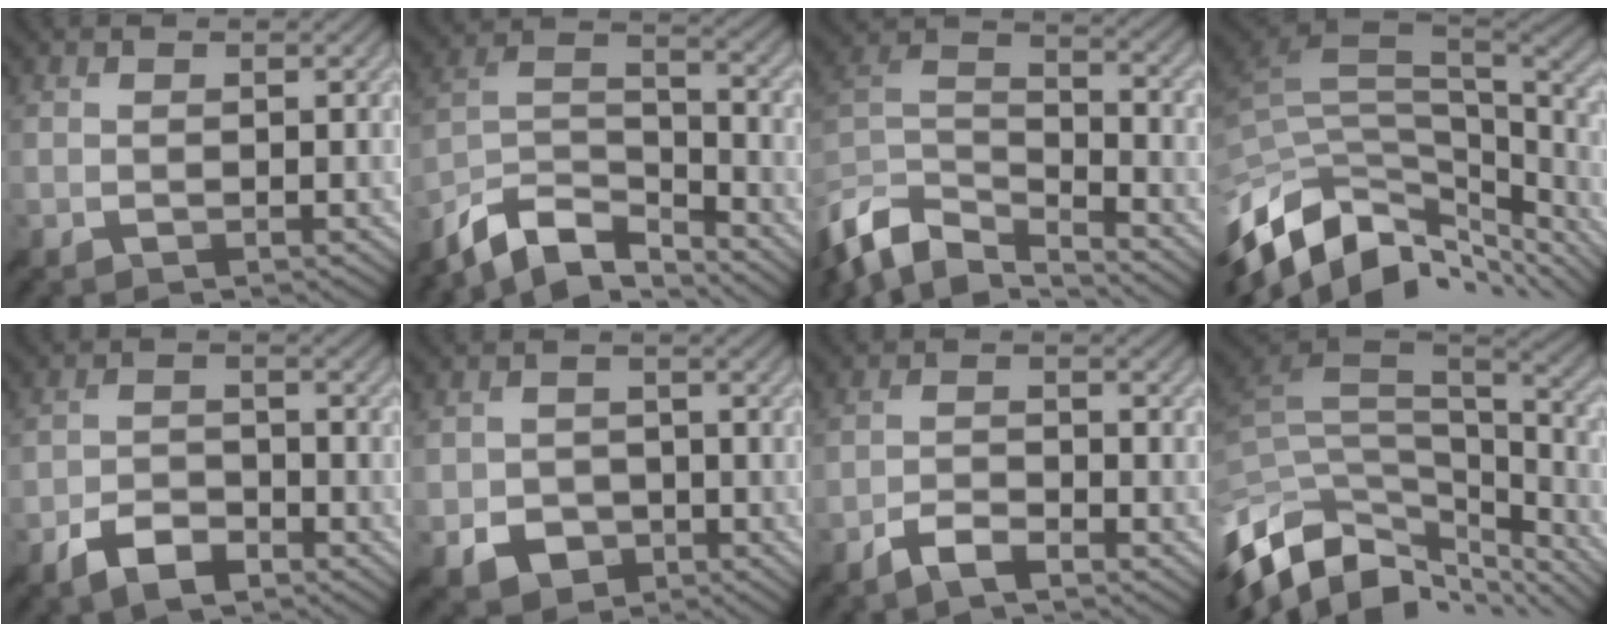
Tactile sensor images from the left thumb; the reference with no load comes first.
{"total": 9.9, "force": [-8.4, 2.9, 4.2], "torque": [-0.085, 0.003, -0.176]}
{"total": 11.0, "force": [-7.9, 4.7, 6.1], "torque": [-0.145, -0.013, -0.161]}
{"total": 14.3, "force": [-6.8, 8.3, 9.5], "torque": [-0.232, -0.028, -0.110]}
{"total": 4.8, "force": [-3.3, 2.3, 2.6], "torque": [-0.046, -0.003, -0.068]}
{"total": 4.1, "force": [-1.9, 3.4, 1.4], "torque": [-0.025, -0.012, -0.034]}
{"total": 3.2, "force": [-2.5, 0.8, 1.9], "torque": [-0.040, 0.001, -0.055]}
{"total": 14.2, "force": [-7.0, 8.6, 8.8], "torque": [-0.237, -0.022, -0.110]}